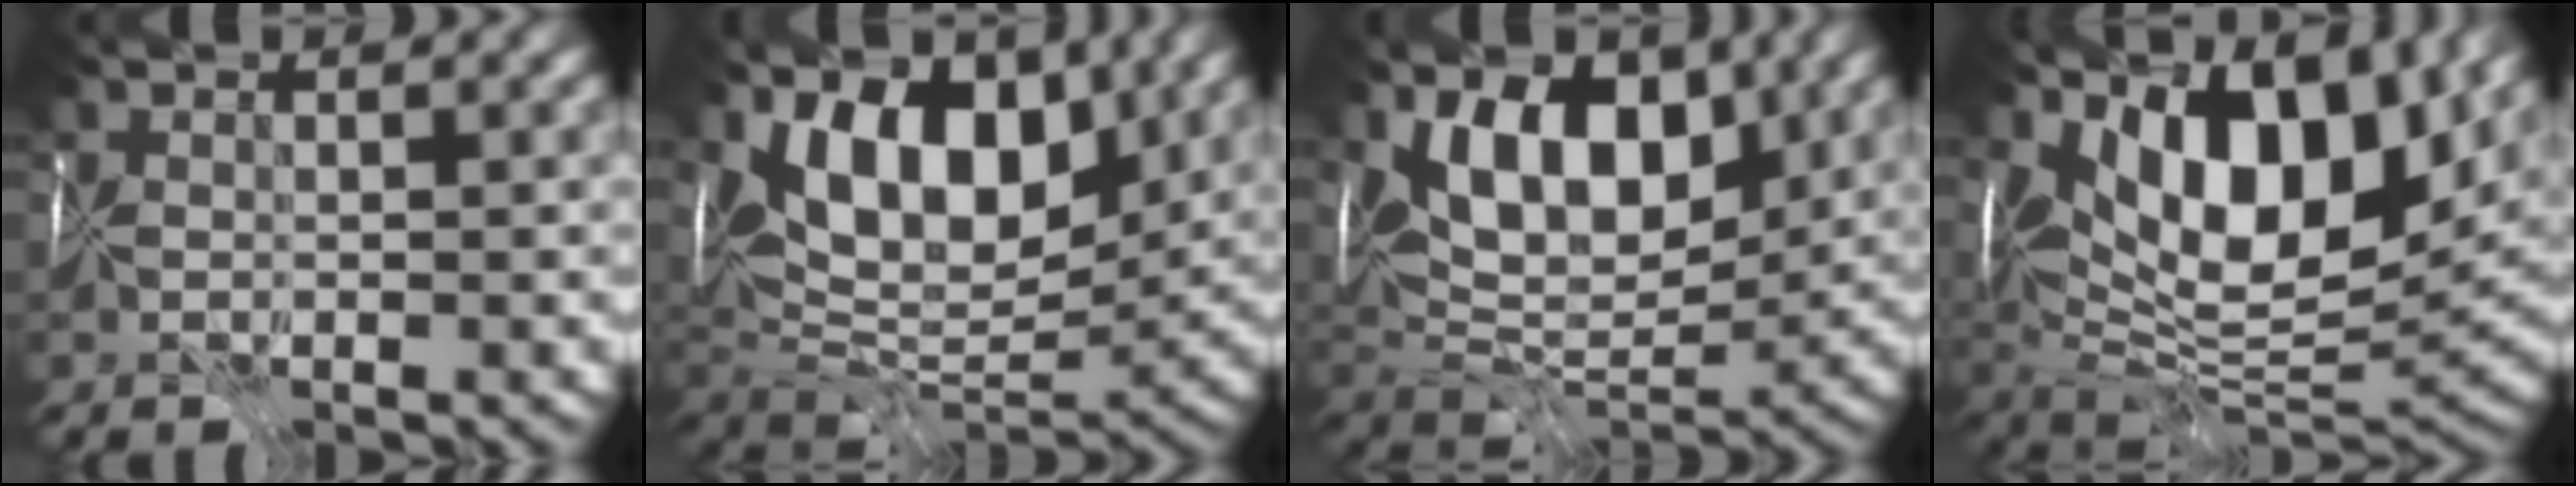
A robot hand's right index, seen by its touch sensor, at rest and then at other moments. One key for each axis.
{"total": 11.2, "fx": 5.1, "fy": 5.7, "fz": 8.1, "tx": -0.112, "ty": -0.005, "tz": 0.086}
{"total": 9.7, "fx": 4.1, "fy": 5.2, "fz": 7.1, "tx": -0.092, "ty": -0.006, "tz": 0.061}
{"total": 12.9, "fx": 5.9, "fy": 5.2, "fz": 10.2, "tx": -0.142, "ty": 0.000, "tz": 0.095}